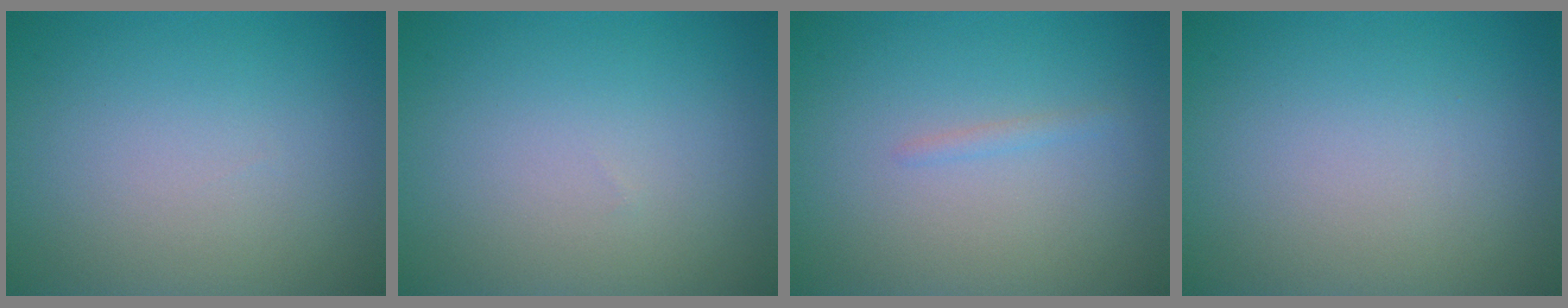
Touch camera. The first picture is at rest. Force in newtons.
{"total": 0.0}
{"total": 0.7, "press": 0.7, "slide": 0.1}
{"total": 0.0}